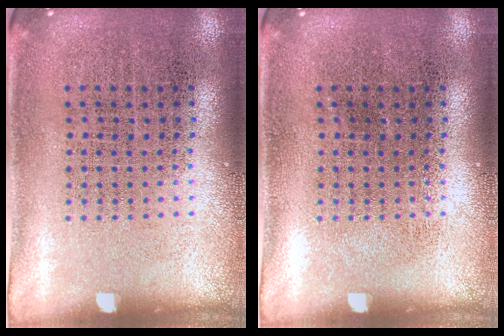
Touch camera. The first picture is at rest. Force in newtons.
{"total": 0.0}